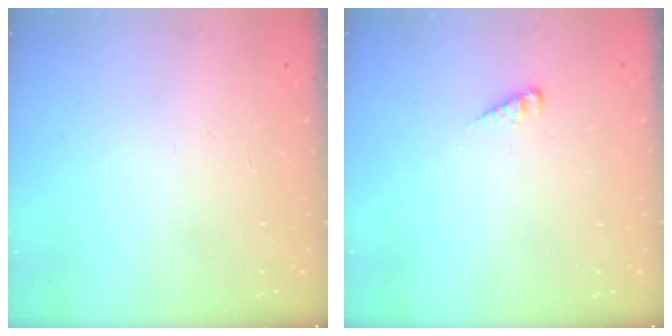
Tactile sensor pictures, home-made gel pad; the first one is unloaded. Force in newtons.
{"total": 3.4, "press": 3.4, "slide": 0.4}